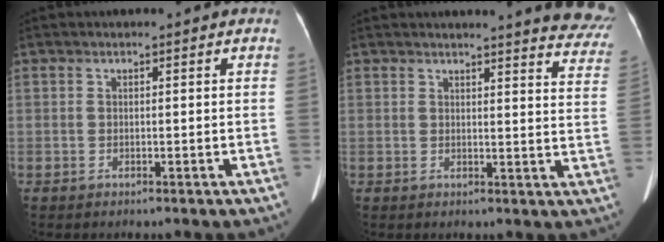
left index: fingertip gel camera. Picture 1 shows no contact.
{"total": 12.6, "force": [11.5, 1.5, 4.8], "torque": [-0.029, -0.059, 0.099]}